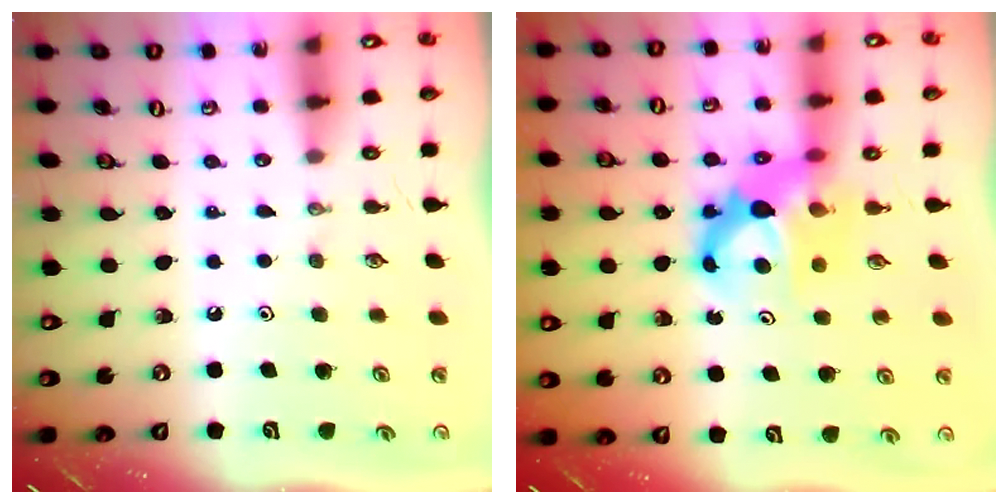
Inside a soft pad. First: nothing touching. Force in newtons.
{"total": 8.3, "press": 8.2, "slide": 0.5}